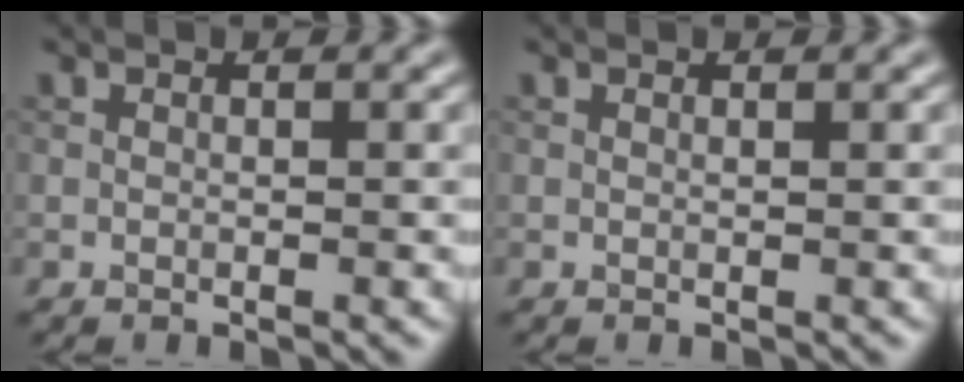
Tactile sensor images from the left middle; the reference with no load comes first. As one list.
[{"total": 0.0}]